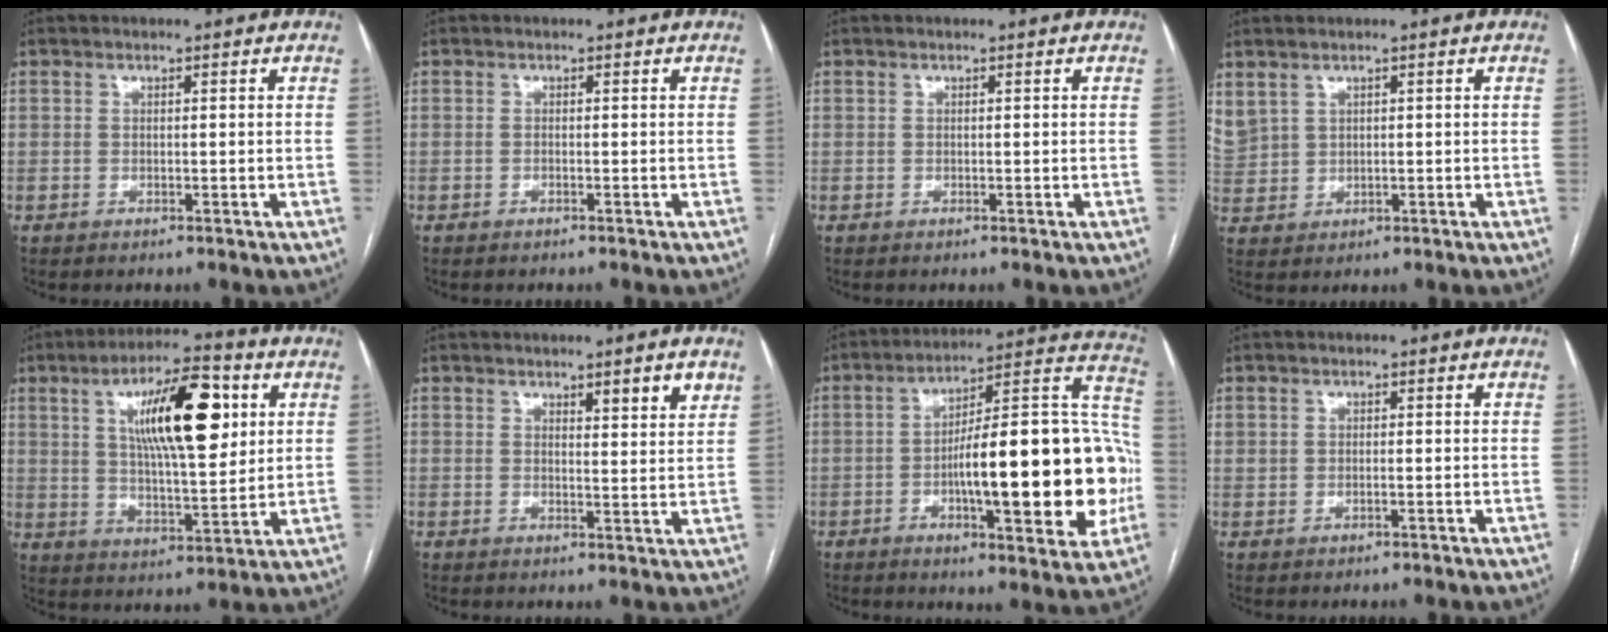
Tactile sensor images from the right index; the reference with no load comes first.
{"total": 0.0}
{"total": 0.0}
{"total": 6.6, "force": [3.6, 4.8, 2.8], "torque": [-0.089, 0.012, 0.089]}
{"total": 15.8, "force": [5.2, 4.1, 14.3], "torque": [-0.241, 0.012, 0.084]}
{"total": 4.5, "force": [3.0, 0.4, 3.4], "torque": [-0.045, -0.009, 0.042]}
{"total": 25.5, "force": [-4.3, 5.6, 24.5], "torque": [-0.296, 0.032, -0.054]}
{"total": 0.9, "force": [0.1, 0.7, 0.6], "torque": [-0.016, 0.006, 0.005]}